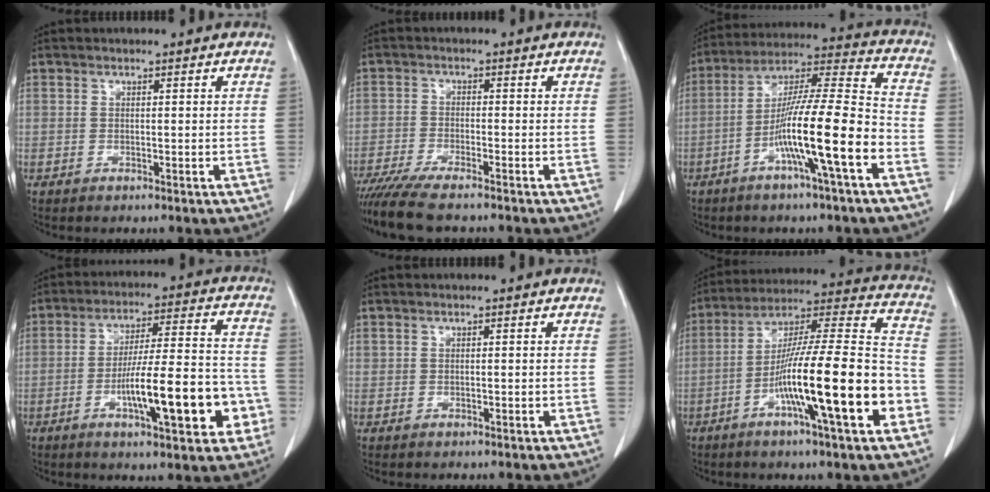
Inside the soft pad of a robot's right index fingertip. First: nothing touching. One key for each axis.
{"total": 9.9, "fx": -8.4, "fy": 0.9, "fz": 5.2, "tx": -0.083, "ty": -0.021, "tz": -0.137}
{"total": 15.2, "fx": -5.9, "fy": -0.2, "fz": 14.1, "tx": -0.250, "ty": 0.006, "tz": -0.108}
{"total": 15.4, "fx": -4.9, "fy": 3.0, "fz": 14.3, "tx": -0.223, "ty": 0.017, "tz": -0.072}
{"total": 0.0}
{"total": 20.8, "fx": -7.1, "fy": 1.2, "fz": 19.5, "tx": -0.304, "ty": -0.002, "tz": -0.121}